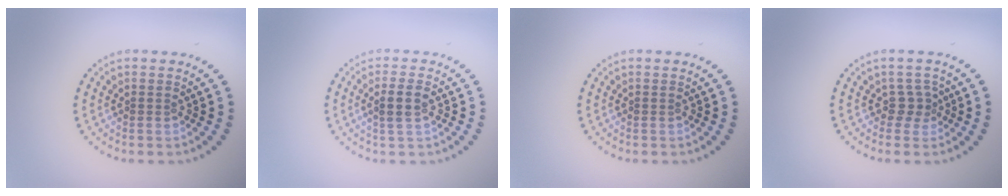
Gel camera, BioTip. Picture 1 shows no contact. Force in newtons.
{"total": 2.2, "press": 2.0, "slide": 0.9}
{"total": 0.0}
{"total": 1.7, "press": 1.2, "slide": 1.3}